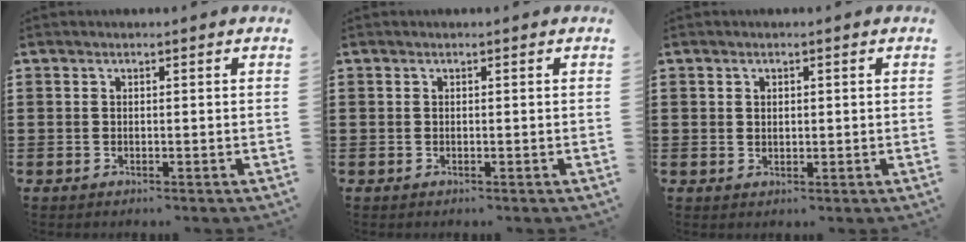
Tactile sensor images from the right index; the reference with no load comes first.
{"total": 0.0}
{"total": 1.1, "force": [0.6, 0.8, 0.4], "torque": [-0.010, 0.005, 0.011]}